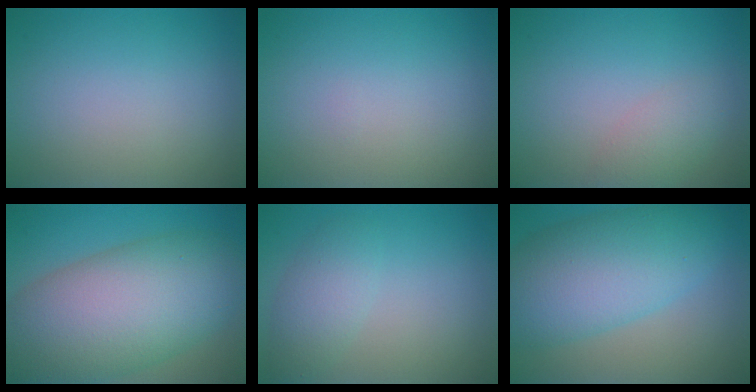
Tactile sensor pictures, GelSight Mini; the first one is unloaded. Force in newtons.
{"total": 0.0}
{"total": 2.1, "press": 2.1, "slide": 0.1}
{"total": 12.7, "press": 12.7, "slide": 0.8}
{"total": 2.6, "press": 2.6, "slide": 0.2}
{"total": 9.1, "press": 9.1, "slide": 0.0}